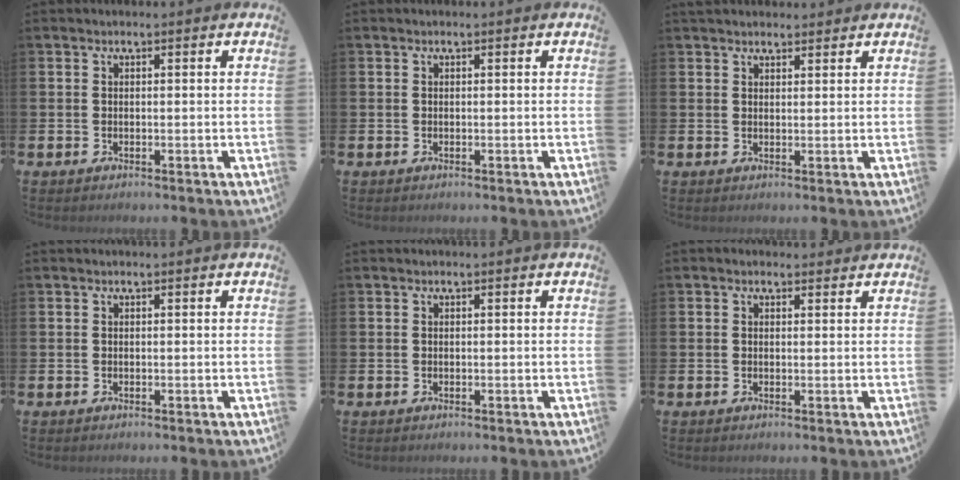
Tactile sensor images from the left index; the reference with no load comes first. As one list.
[{"total": 0.0}, {"total": 2.2, "force": [2.1, 0.7, 0.2], "torque": [0.001, -0.005, 0.038]}, {"total": 0.0}, {"total": 0.0}, {"total": 0.8, "force": [0.6, 0.4, 0.3], "torque": [0.002, 0.003, 0.008]}]